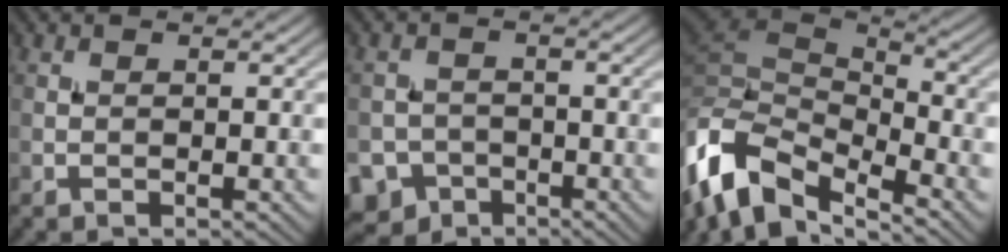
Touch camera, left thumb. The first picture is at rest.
{"total": 7.1, "force": [-4.6, 5.1, 1.5], "torque": [-0.024, -0.018, -0.085]}
{"total": 12.8, "force": [-6.2, 6.5, 9.1], "torque": [-0.221, -0.015, -0.115]}